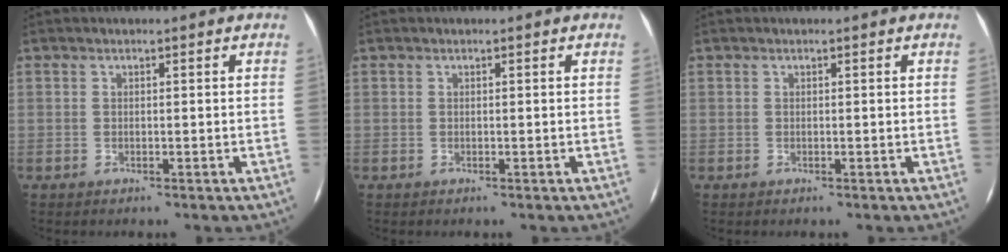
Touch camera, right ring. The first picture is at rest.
{"total": 0.0}
{"total": 0.0}